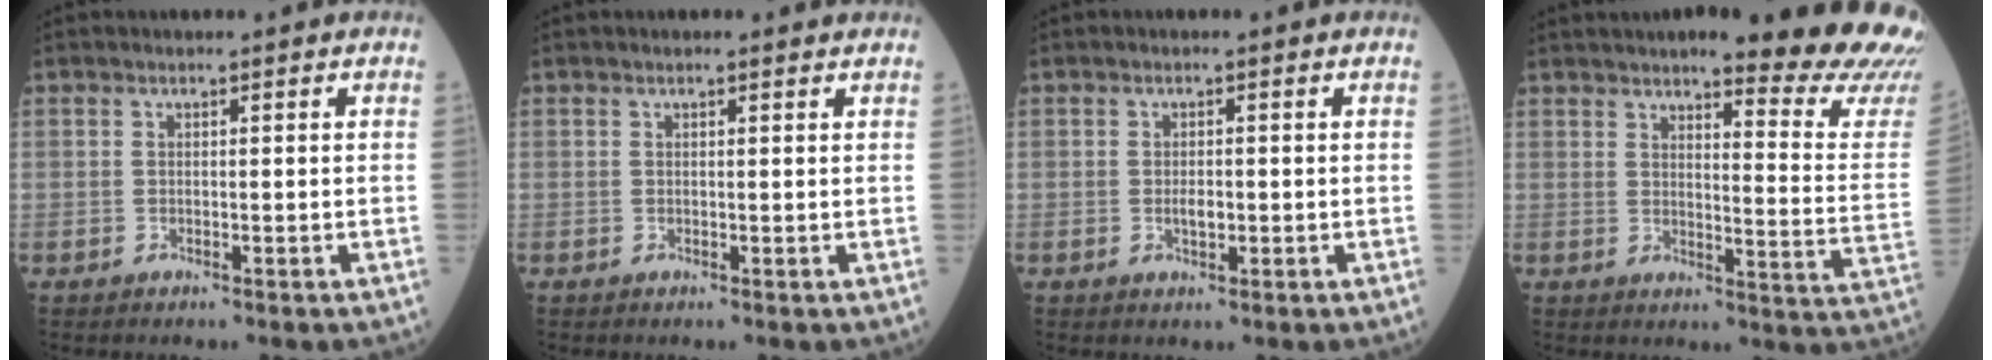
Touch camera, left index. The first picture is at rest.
{"total": 1.1, "force": [1.0, 0.1, 0.4], "torque": [-0.012, 0.004, 0.011]}
{"total": 1.7, "force": [-0.2, 0.8, 1.5], "torque": [-0.030, -0.001, -0.002]}
{"total": 17.5, "force": [15.3, 0.3, 8.6], "torque": [-0.105, -0.089, 0.169]}